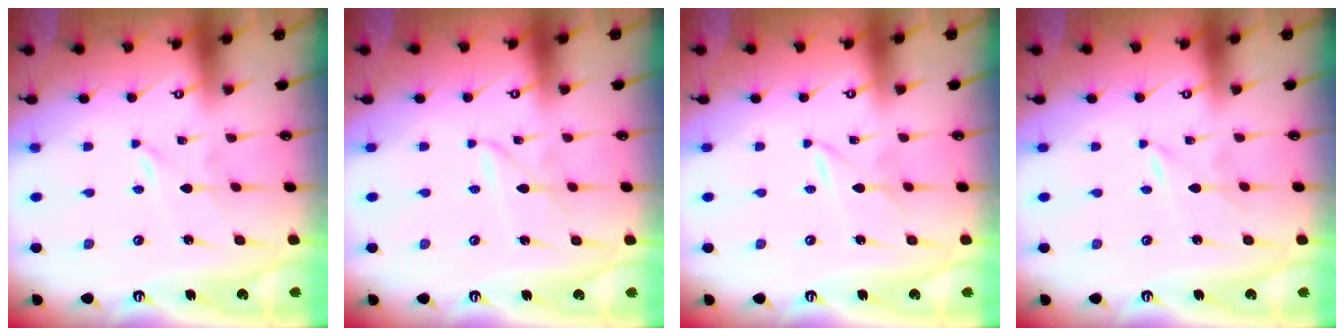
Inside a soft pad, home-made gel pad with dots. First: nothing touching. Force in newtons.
{"total": 2.1, "press": 2.1, "slide": 0.1}
{"total": 1.7, "press": 1.6, "slide": 0.2}
{"total": 0.0}